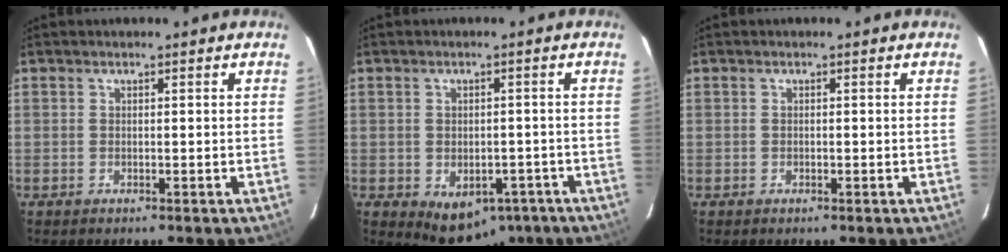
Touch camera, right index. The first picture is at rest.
{"total": 8.6, "force": [-5.0, 6.0, 3.7], "torque": [-0.060, 0.009, -0.041]}
{"total": 0.0}